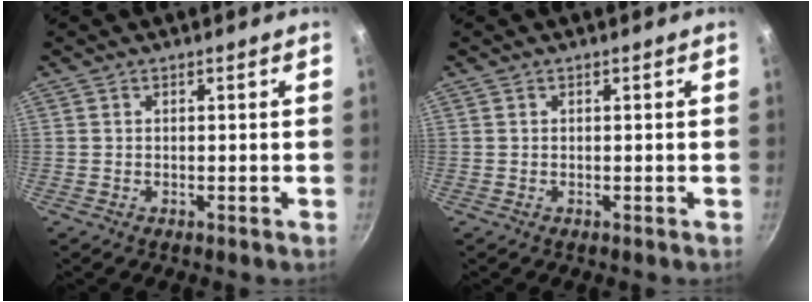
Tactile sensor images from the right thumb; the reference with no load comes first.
{"total": 0.0}